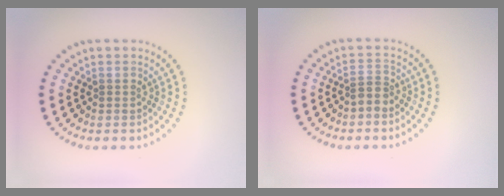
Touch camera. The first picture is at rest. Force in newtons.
{"total": 1.5, "press": 0.9, "slide": 1.1}